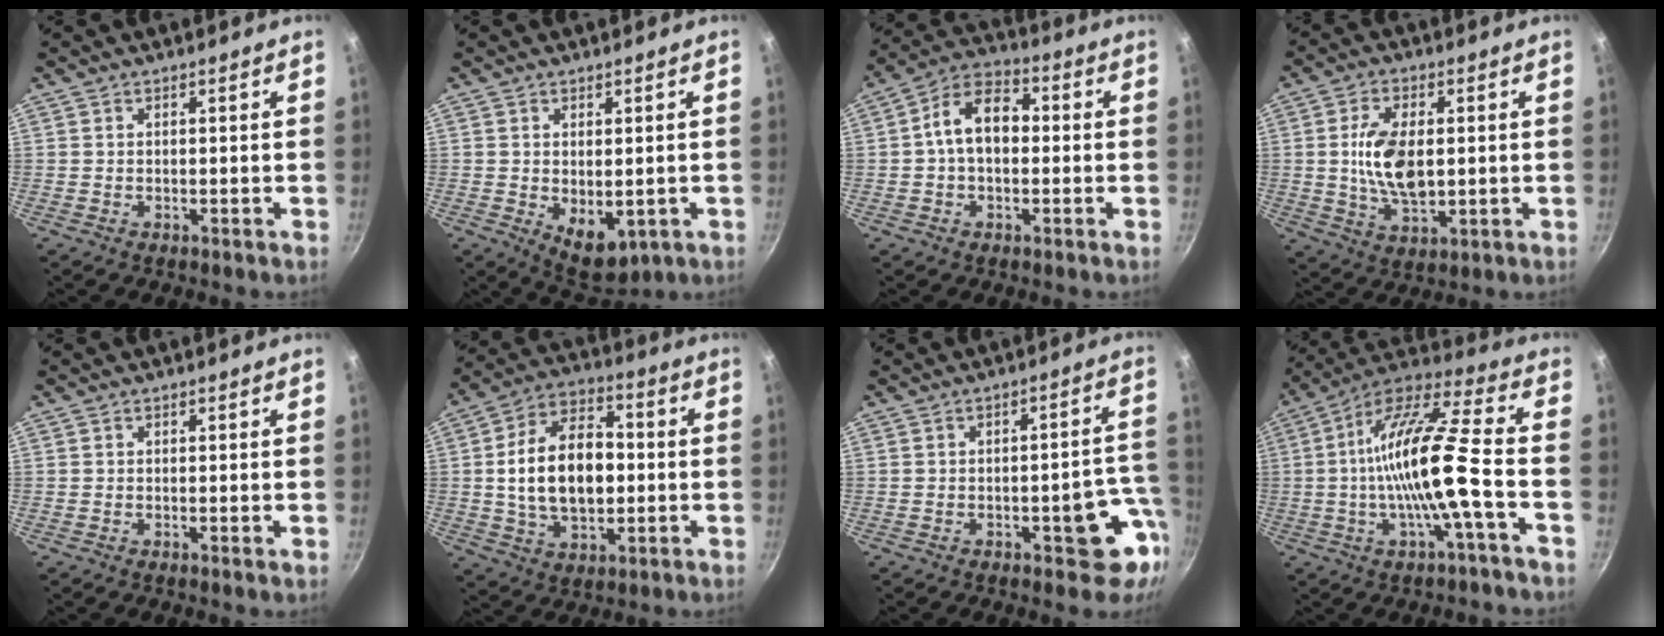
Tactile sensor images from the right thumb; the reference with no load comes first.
{"total": 6.9, "force": [-0.7, 4.1, 5.5], "torque": [-0.065, -0.014, 0.007]}
{"total": 10.6, "force": [0.4, 7.0, 7.9], "torque": [-0.104, 0.034, -0.010]}
{"total": 11.4, "force": [0.7, 6.3, 9.4], "torque": [-0.163, -0.004, 0.016]}
{"total": 0.0}
{"total": 17.3, "force": [0.1, 11.0, 13.3], "torque": [-0.200, 0.023, -0.002]}
{"total": 10.6, "force": [-3.4, 4.7, 8.9], "torque": [-0.052, 0.031, -0.039]}
{"total": 17.3, "force": [-3.2, 2.9, 16.8], "torque": [-0.300, 0.030, -0.068]}